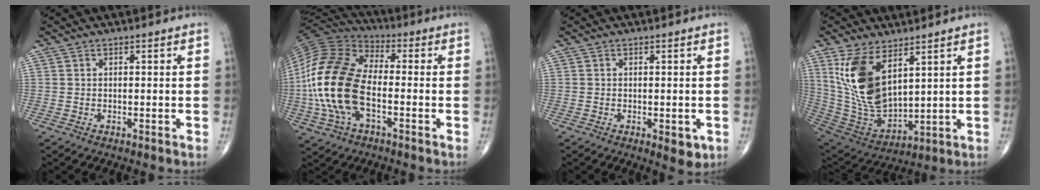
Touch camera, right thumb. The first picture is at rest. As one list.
[{"total": 20.2, "force": [-3.4, 11.2, 16.4], "torque": [-0.347, 0.022, -0.069]}, {"total": 3.4, "force": [-1.1, 1.6, 2.9], "torque": [-0.025, -0.004, -0.009]}, {"total": 16.3, "force": [6.7, 8.1, 12.5], "torque": [-0.229, -0.031, 0.151]}]